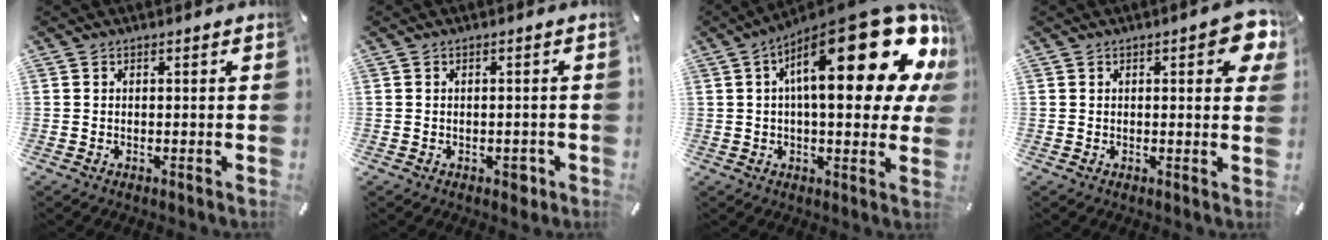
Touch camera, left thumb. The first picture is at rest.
{"total": 2.7, "force": [-1.0, 1.7, 1.9], "torque": [-0.023, 0.004, -0.019]}
{"total": 29.1, "force": [11.5, 10.4, 24.7], "torque": [-0.389, -0.082, 0.187]}
{"total": 6.8, "force": [2.8, 2.5, 5.7], "torque": [-0.065, -0.013, 0.040]}